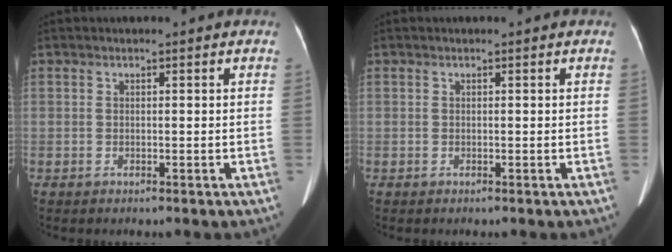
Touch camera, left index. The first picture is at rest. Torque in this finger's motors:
{"motor_torque": [-0.03, 0.04, 0.00, 0.01]}